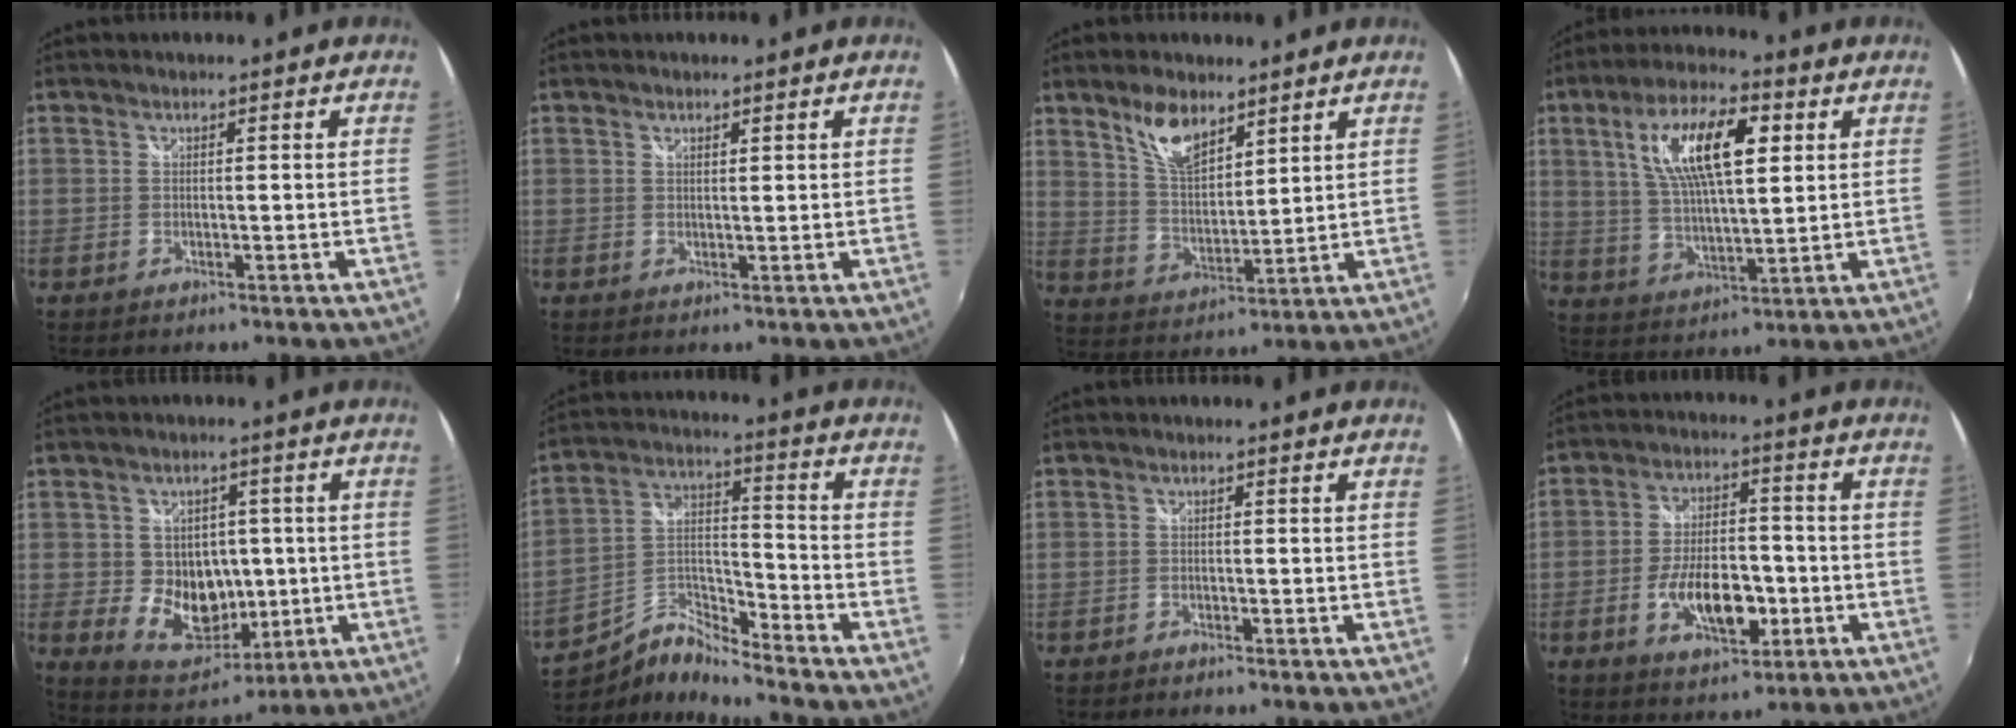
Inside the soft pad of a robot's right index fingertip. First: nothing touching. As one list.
[{"total": 0.9, "force": [0.7, 0.3, 0.5], "torque": [-0.006, 0.001, 0.011]}, {"total": 8.8, "force": [5.9, 3.7, 5.3], "torque": [-0.094, 0.005, 0.117]}, {"total": 14.7, "force": [4.9, 5.2, 12.8], "torque": [-0.237, 0.016, 0.089]}, {"total": 10.6, "force": [-0.6, 8.9, 5.8], "torque": [-0.116, 0.001, 0.012]}, {"total": 8.5, "force": [-7.2, 2.5, 3.8], "torque": [-0.086, 0.022, -0.150]}, {"total": 1.1, "force": [-1.0, 0.3, 0.1], "torque": [-0.008, -0.003, -0.021]}, {"total": 11.6, "force": [-3.6, 5.8, 9.4], "torque": [-0.178, 0.004, -0.053]}]